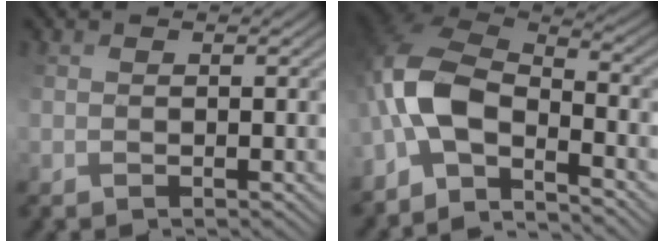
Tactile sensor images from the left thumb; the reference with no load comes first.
{"total": 10.4, "force": [-4.5, 4.8, 8.1], "torque": [-0.187, 0.005, -0.102]}